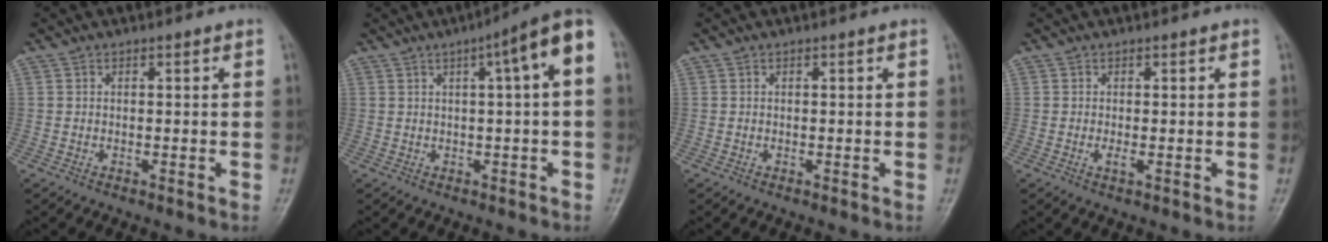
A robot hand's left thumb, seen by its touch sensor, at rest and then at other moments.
{"total": 8.3, "force": [2.1, 1.1, 8.0], "torque": [-0.118, 0.027, 0.023]}
{"total": 0.0}
{"total": 1.2, "force": [0.1, 0.5, 1.1], "torque": [-0.019, -0.003, 0.002]}